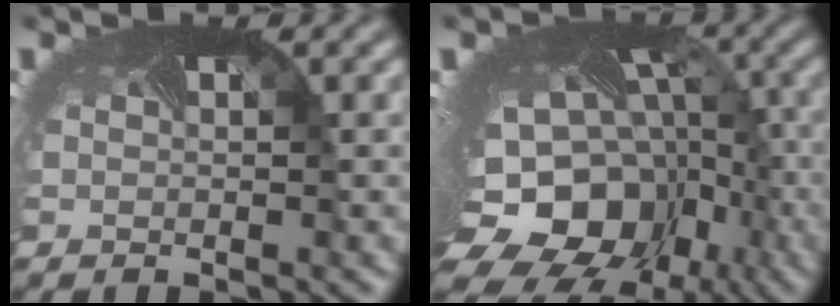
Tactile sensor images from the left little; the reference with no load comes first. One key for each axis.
{"total": 17.3, "fx": -6.2, "fy": 13.5, "fz": 8.9, "tx": -0.184, "ty": -0.059, "tz": -0.064}